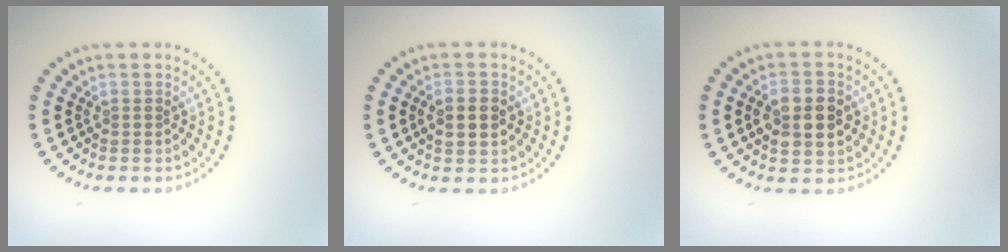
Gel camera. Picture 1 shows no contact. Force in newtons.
{"total": 2.5, "press": 2.4, "slide": 0.2}
{"total": 4.9, "press": 4.9, "slide": 0.2}